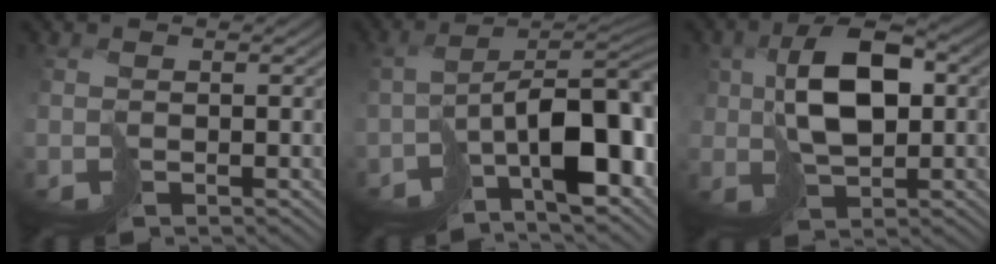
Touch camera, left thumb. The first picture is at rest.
{"total": 11.2, "force": [-5.1, 4.2, 9.0], "torque": [-0.124, -0.004, -0.079]}
{"total": 8.8, "force": [2.0, 5.3, 6.8], "torque": [-0.123, 0.014, 0.044]}